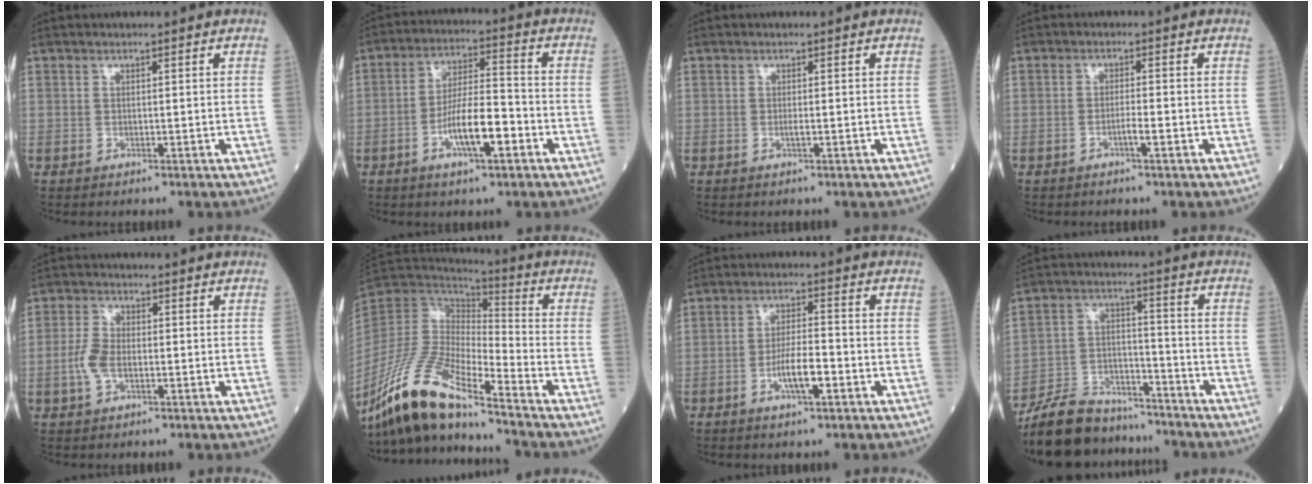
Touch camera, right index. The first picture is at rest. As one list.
[{"total": 9.5, "force": [-3.8, 2.1, 8.4], "torque": [-0.154, 0.008, -0.066]}, {"total": 0.7, "force": [-0.2, 0.0, 0.7], "torque": [-0.013, 0.000, -0.003]}, {"total": 1.8, "force": [-1.0, -0.1, 1.5], "torque": [-0.025, 0.001, -0.021]}, {"total": 4.3, "force": [-1.0, 2.2, 3.5], "torque": [-0.088, 0.008, -0.026]}, {"total": 14.8, "force": [-11.6, 2.1, 9.0], "torque": [-0.185, -0.009, -0.222]}, {"total": 5.9, "force": [-2.3, 1.2, 5.4], "torque": [-0.099, 0.004, -0.041]}, {"total": 13.4, "force": [-12.1, 4.8, 3.1], "torque": [-0.058, 0.027, -0.212]}]